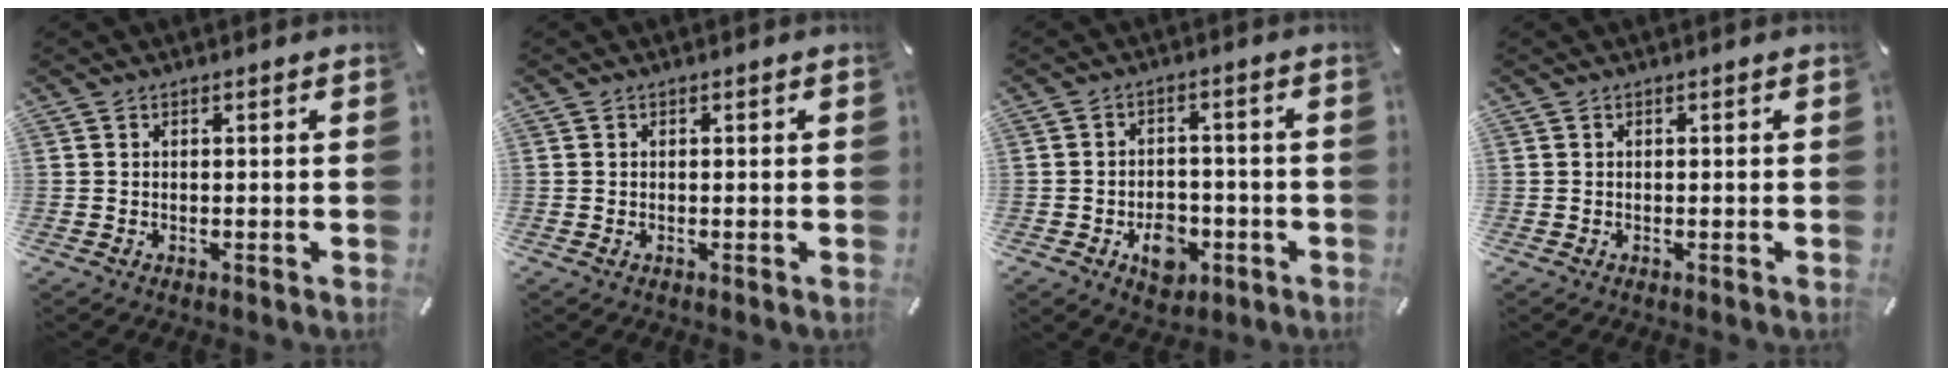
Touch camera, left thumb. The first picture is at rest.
{"total": 0.0}
{"total": 7.8, "force": [-3.1, 5.7, 4.3], "torque": [-0.053, 0.017, -0.048]}
{"total": 0.0}